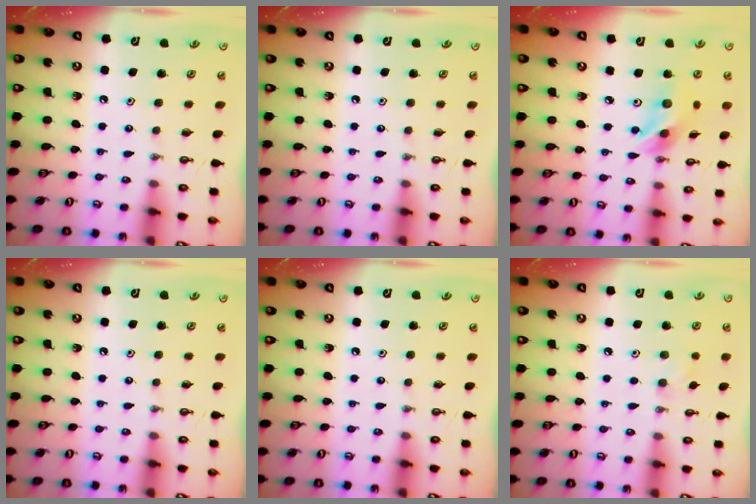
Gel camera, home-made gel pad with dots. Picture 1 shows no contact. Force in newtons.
{"total": 0.0}
{"total": 11.9, "press": 11.9, "slide": 0.8}
{"total": 0.0}
{"total": 0.0}
{"total": 6.4, "press": 6.4, "slide": 1.0}